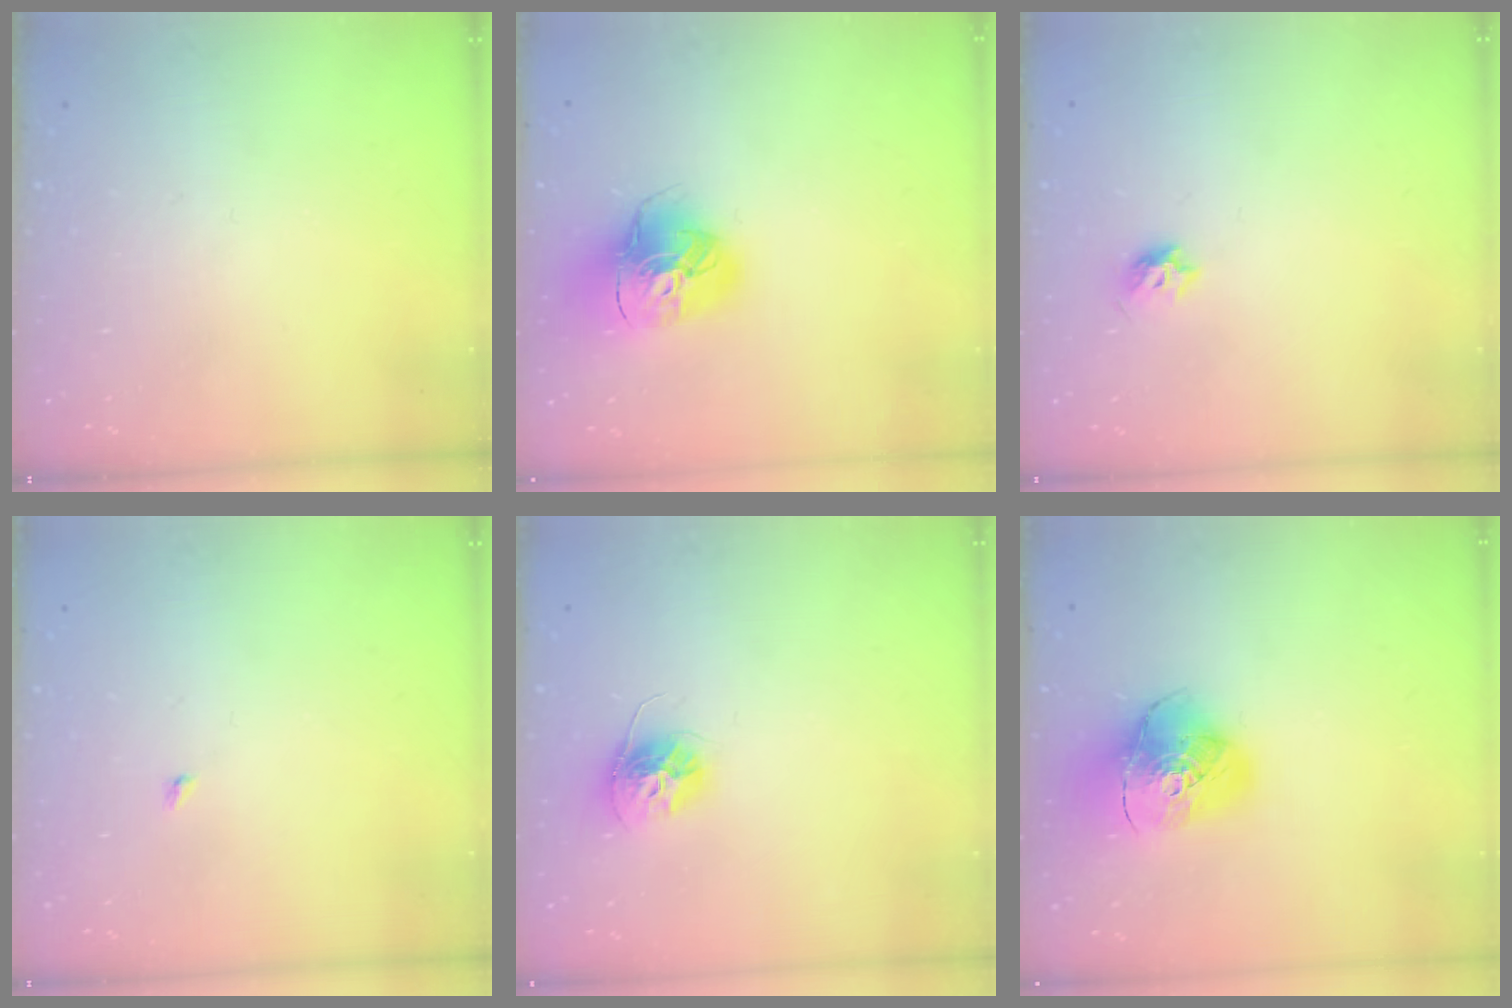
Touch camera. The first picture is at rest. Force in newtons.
{"total": 14.4, "press": 14.3, "slide": 1.8}
{"total": 5.2, "press": 5.1, "slide": 1.0}
{"total": 1.9, "press": 1.9, "slide": 0.3}
{"total": 11.3, "press": 11.2, "slide": 0.8}
{"total": 15.3, "press": 15.2, "slide": 1.8}